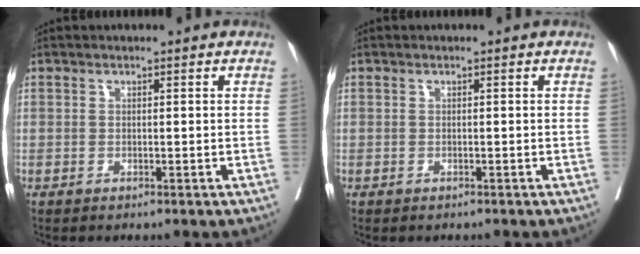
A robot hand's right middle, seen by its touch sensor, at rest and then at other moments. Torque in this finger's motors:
{"motor_torque": [0.03, -0.12, 0.01, 0.02]}